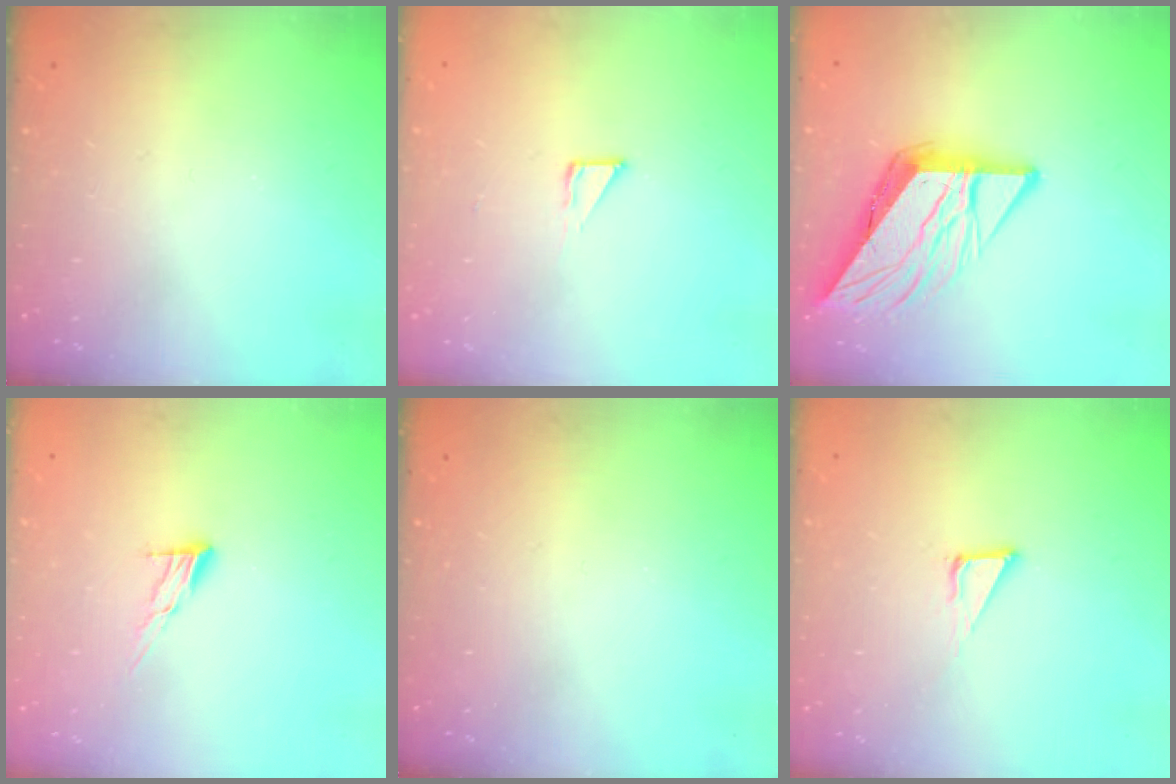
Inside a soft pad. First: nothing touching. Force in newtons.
{"total": 2.6, "press": 2.6, "slide": 0.1}
{"total": 12.2, "press": 12.2, "slide": 1.4}
{"total": 7.2, "press": 7.2, "slide": 0.4}
{"total": 0.0}
{"total": 3.9, "press": 3.9, "slide": 0.2}